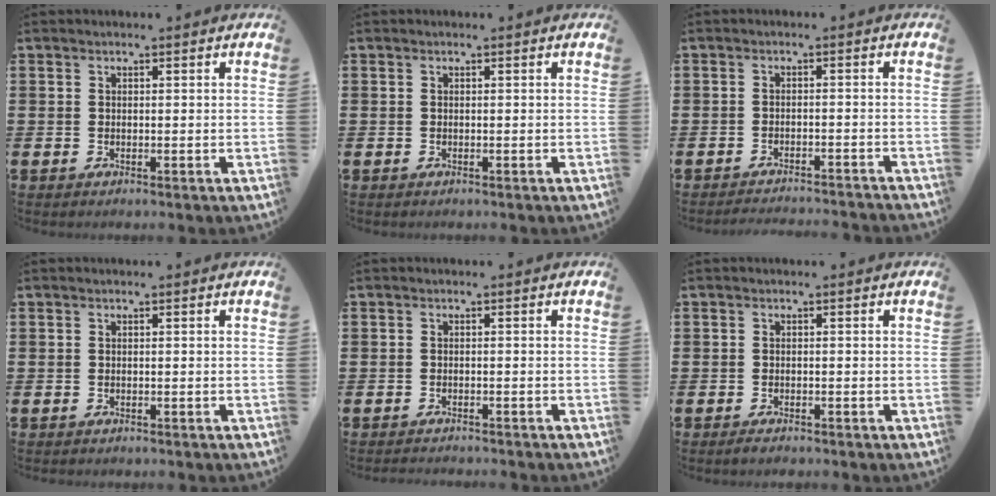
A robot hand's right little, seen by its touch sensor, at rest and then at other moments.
{"total": 0.0}
{"total": 1.8, "force": [-1.8, -0.2, 0.0], "torque": [-0.002, 0.005, -0.038]}
{"total": 0.0}
{"total": 0.9, "force": [-0.8, 0.0, -0.1], "torque": [-0.001, 0.000, -0.018]}
{"total": 0.8, "force": [-0.7, 0.2, 0.3], "torque": [-0.008, -0.003, -0.013]}